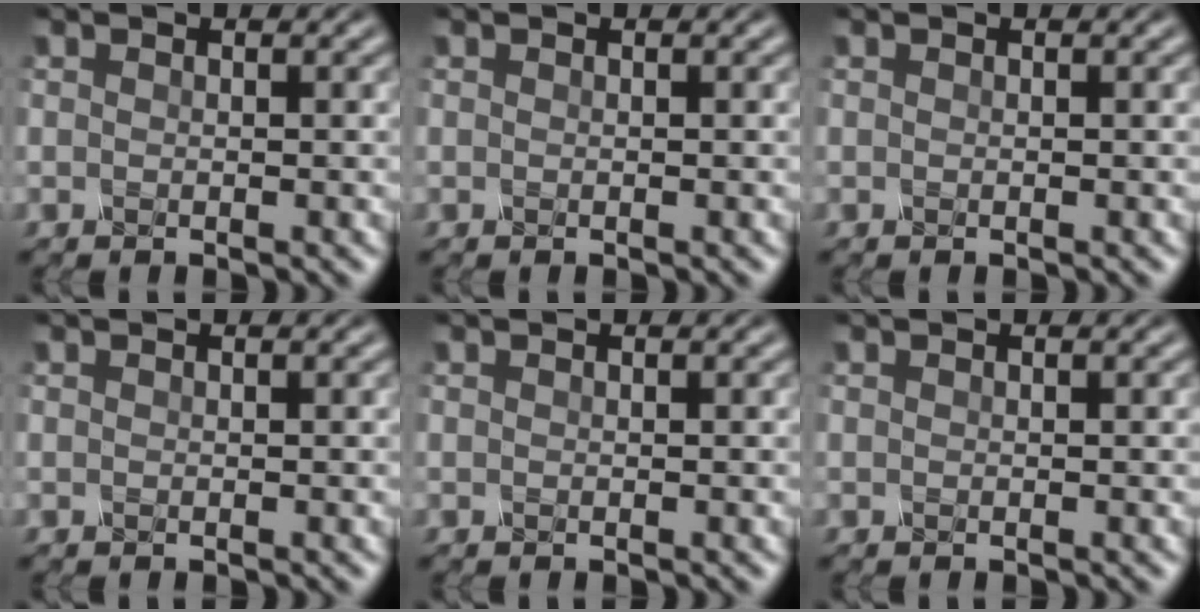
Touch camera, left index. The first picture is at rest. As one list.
[{"total": 0.0}, {"total": 0.0}, {"total": 0.0}, {"total": 0.0}, {"total": 0.0}]